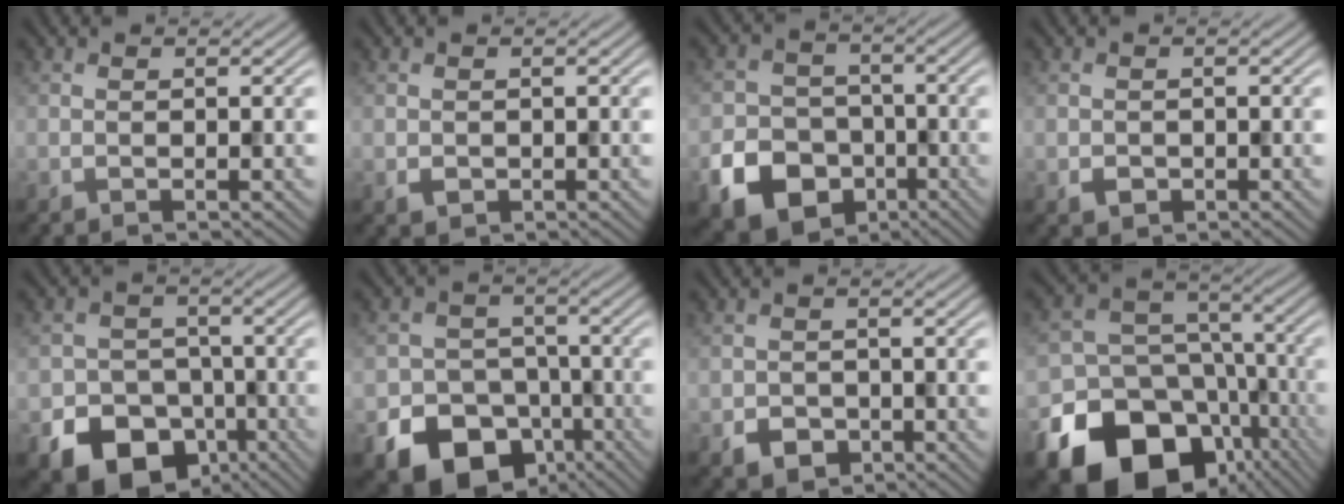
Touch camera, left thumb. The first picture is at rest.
{"total": 1.0, "force": [-0.2, 0.9, 0.4], "torque": [-0.010, -0.007, -0.002]}
{"total": 11.1, "force": [-5.4, 8.7, 4.2], "torque": [-0.097, -0.043, -0.111]}
{"total": 1.4, "force": [-0.5, 1.2, 0.5], "torque": [-0.010, -0.008, -0.010]}
{"total": 13.7, "force": [-7.4, 10.2, 5.3], "torque": [-0.087, -0.051, -0.138]}
{"total": 15.7, "force": [-8.9, 11.6, 5.8], "torque": [-0.094, -0.064, -0.158]}
{"total": 3.0, "force": [-1.6, 2.3, 1.1], "torque": [-0.021, -0.009, -0.031]}
{"total": 22.3, "force": [-11.1, 17.3, 8.8], "torque": [-0.173, -0.075, -0.170]}